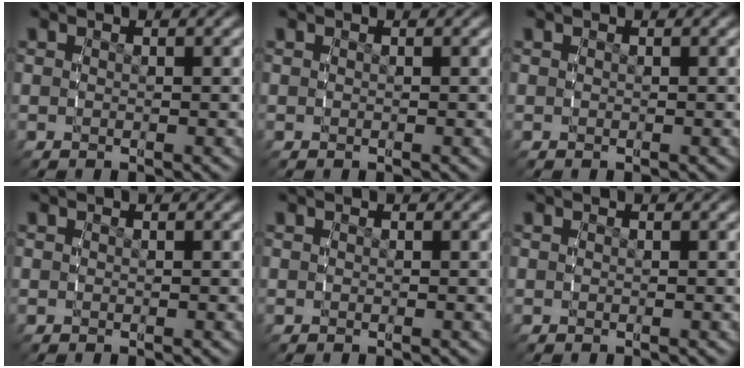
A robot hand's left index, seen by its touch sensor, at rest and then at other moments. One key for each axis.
{"total": 0.0}
{"total": 0.0}
{"total": 0.0}
{"total": 0.0}
{"total": 0.0}